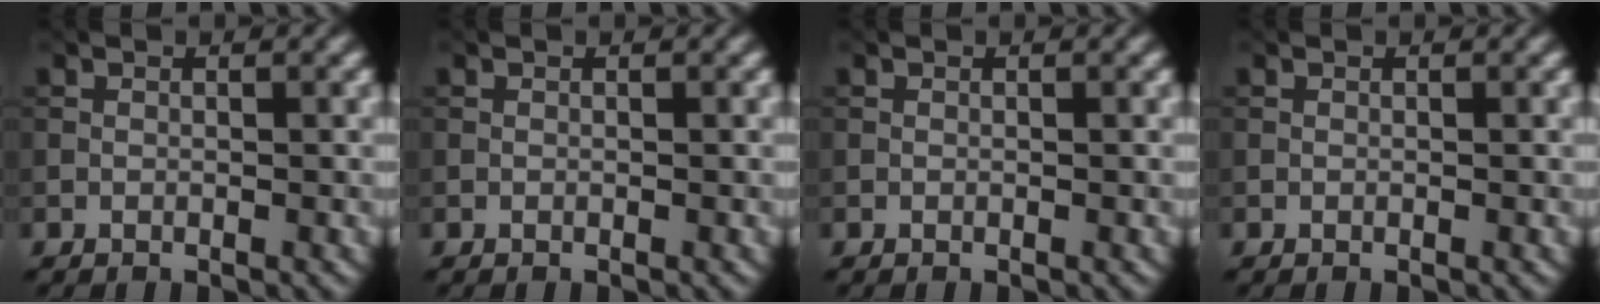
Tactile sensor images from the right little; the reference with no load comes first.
{"total": 0.0}
{"total": 0.0}
{"total": 0.0}